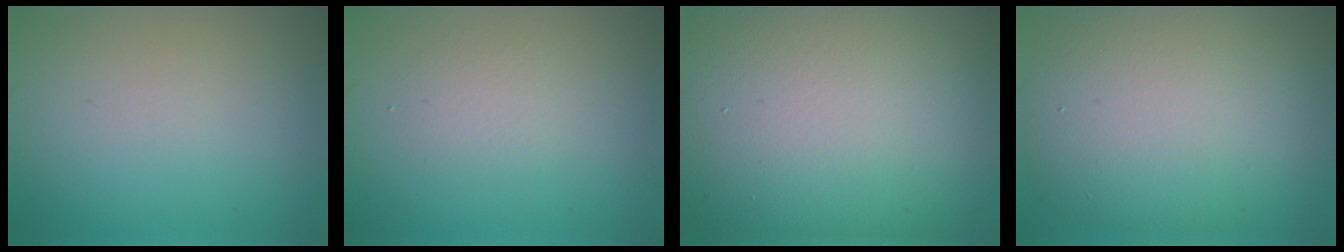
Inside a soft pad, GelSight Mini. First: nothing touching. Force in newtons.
{"total": 1.5, "press": 1.5, "slide": 0.1}
{"total": 20.2, "press": 20.2, "slide": 1.1}
{"total": 10.9, "press": 10.9, "slide": 0.6}